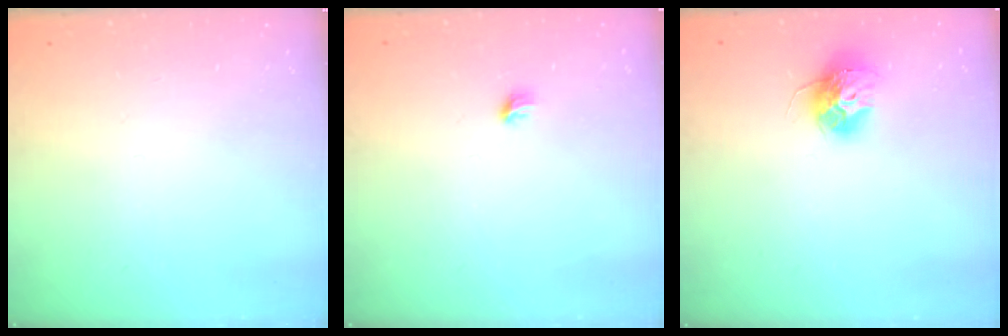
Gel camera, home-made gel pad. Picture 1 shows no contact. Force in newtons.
{"total": 3.7, "press": 3.6, "slide": 1.0}
{"total": 11.3, "press": 11.3, "slide": 1.0}